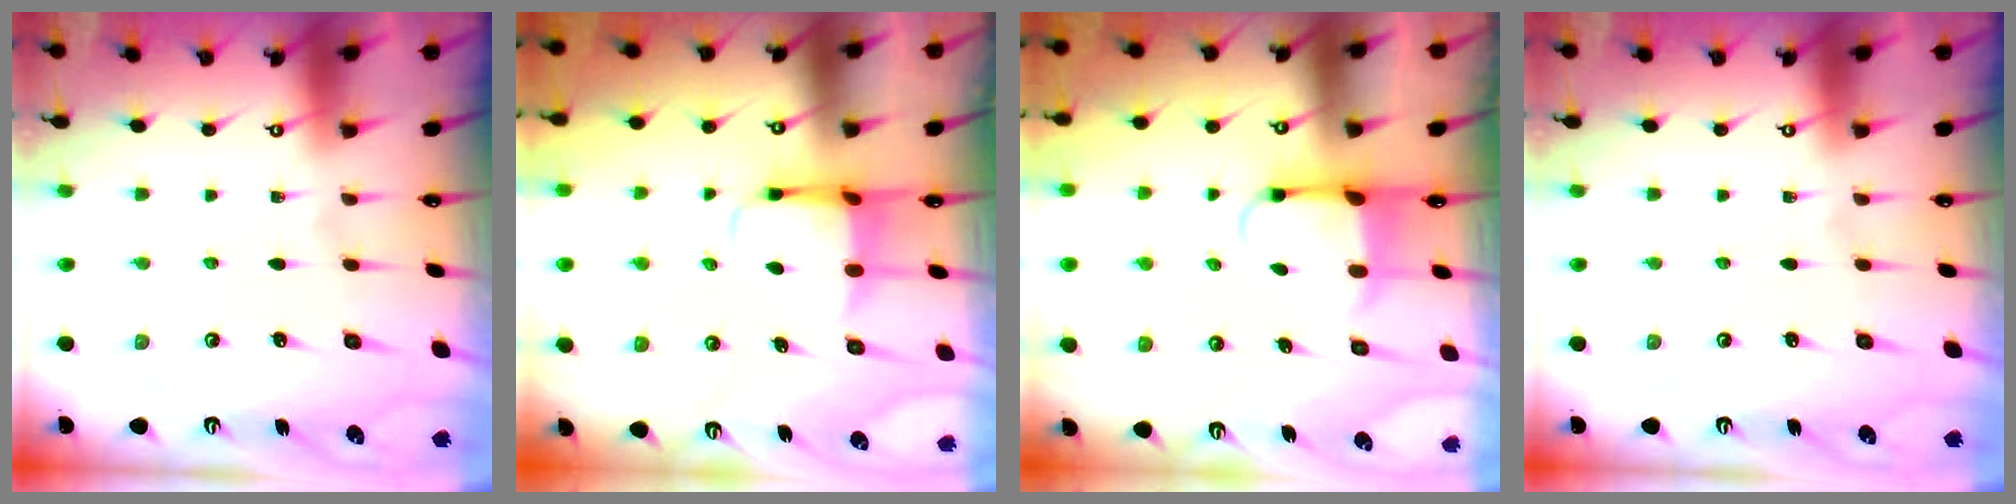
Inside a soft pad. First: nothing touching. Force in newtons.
{"total": 4.8, "press": 4.8, "slide": 0.6}
{"total": 5.3, "press": 5.2, "slide": 1.1}
{"total": 0.0}